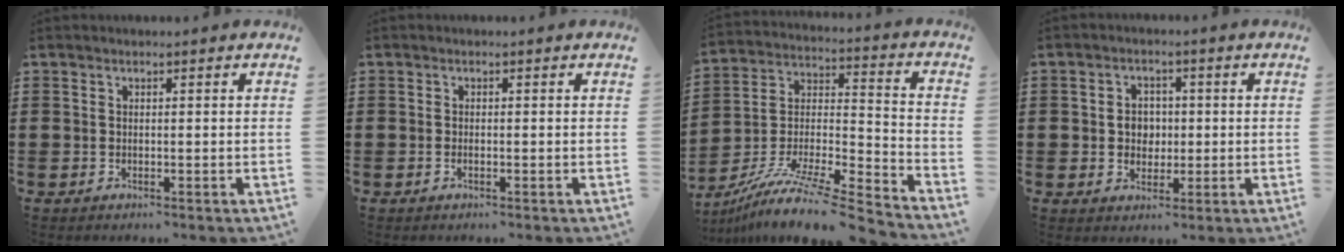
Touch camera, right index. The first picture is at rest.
{"total": 0.6, "force": [-0.3, 0.0, 0.5], "torque": [-0.012, -0.007, -0.003]}
{"total": 11.2, "force": [-9.2, 1.0, 6.4], "torque": [-0.116, 0.011, -0.178]}
{"total": 3.7, "force": [0.0, 3.2, 1.9], "torque": [-0.039, 0.005, -0.004]}